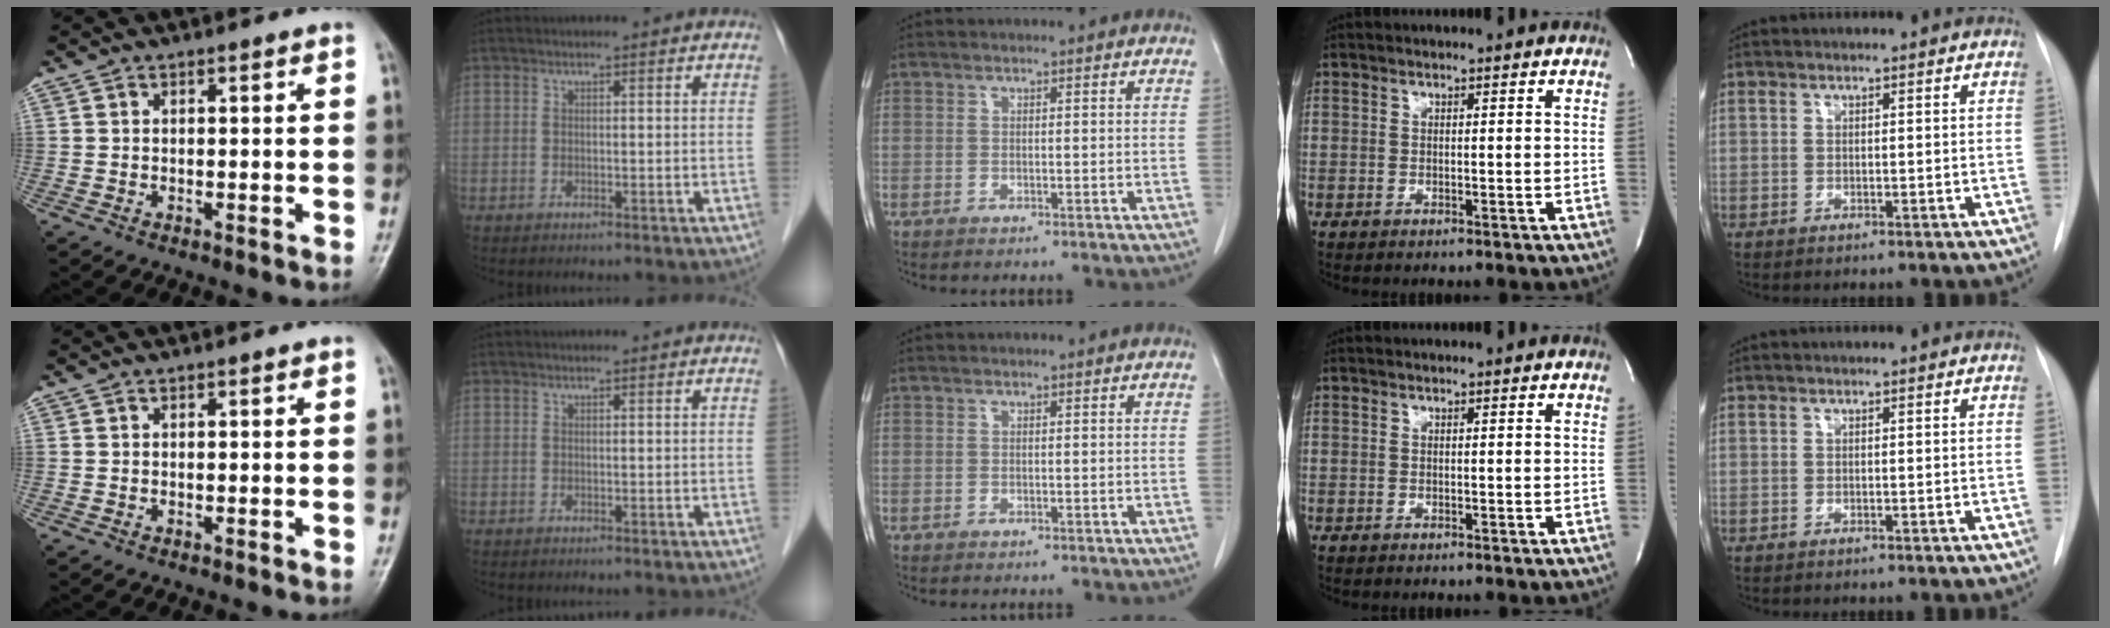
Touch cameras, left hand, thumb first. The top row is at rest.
{}